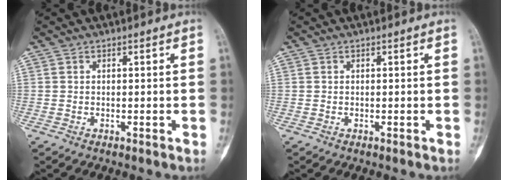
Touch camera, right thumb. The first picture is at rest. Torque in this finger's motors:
{"motor_torque": [0.00, 0.20, -0.11, 0.02, -0.02]}